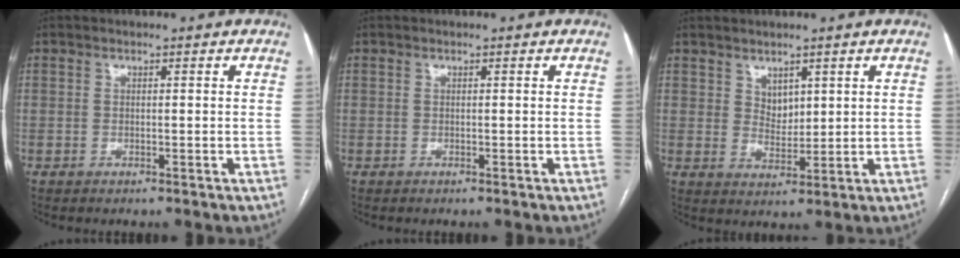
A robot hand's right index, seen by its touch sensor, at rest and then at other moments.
{"total": 0.0}
{"total": 3.2, "force": [1.8, 2.2, 1.6], "torque": [-0.027, -0.003, 0.042]}